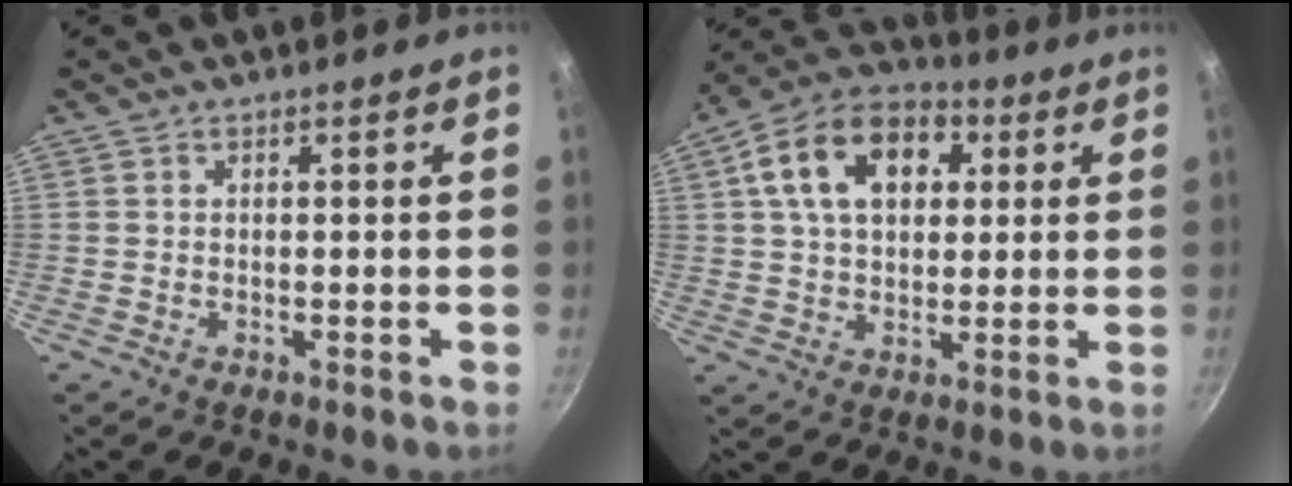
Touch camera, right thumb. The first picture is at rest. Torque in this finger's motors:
{"motor_torque": [-0.27, 1.13, 0.30, -0.15, 0.17]}